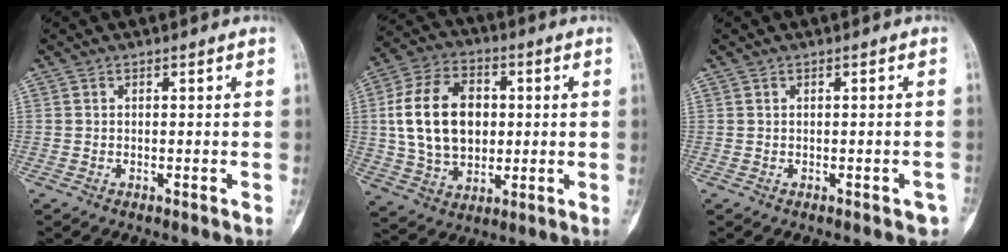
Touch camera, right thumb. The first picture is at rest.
{"total": 16.9, "force": [1.8, 11.8, 11.9], "torque": [-0.186, 0.010, 0.034]}
{"total": 2.0, "force": [-1.0, 0.9, 1.5], "torque": [-0.012, 0.011, -0.006]}